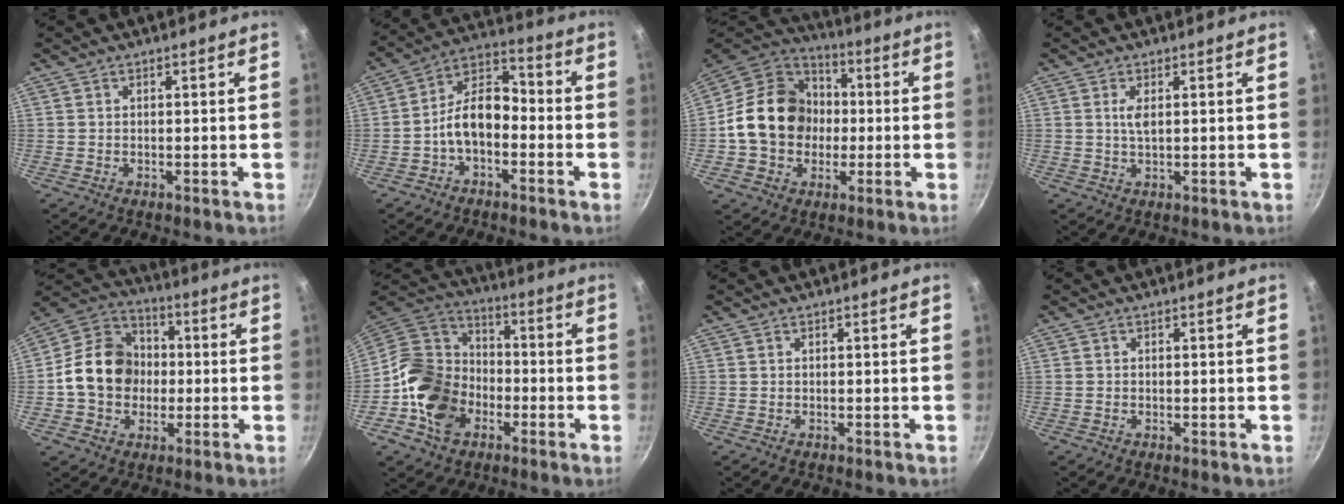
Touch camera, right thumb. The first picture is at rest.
{"total": 10.1, "force": [-2.9, 6.2, 7.4], "torque": [-0.108, 0.054, -0.066]}
{"total": 18.9, "force": [-0.7, 15.7, 10.6], "torque": [-0.153, 0.038, -0.019]}
{"total": 2.4, "force": [0.6, 0.9, 2.1], "torque": [-0.039, -0.002, 0.013]}
{"total": 15.2, "force": [-0.7, 12.7, 8.2], "torque": [-0.108, 0.031, -0.028]}
{"total": 16.9, "force": [-5.5, 13.1, 9.2], "torque": [-0.145, 0.044, -0.113]}
{"total": 0.0}
{"total": 0.0}